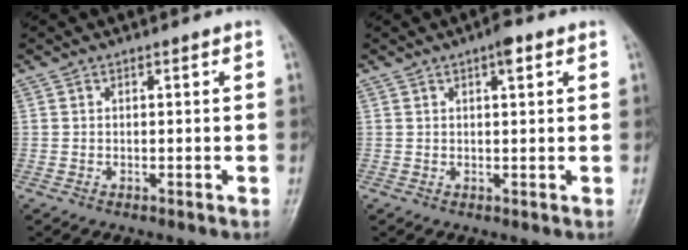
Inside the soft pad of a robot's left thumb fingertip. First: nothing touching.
{"total": 3.2, "force": [1.6, 1.1, 2.5], "torque": [-0.032, 0.000, 0.020]}